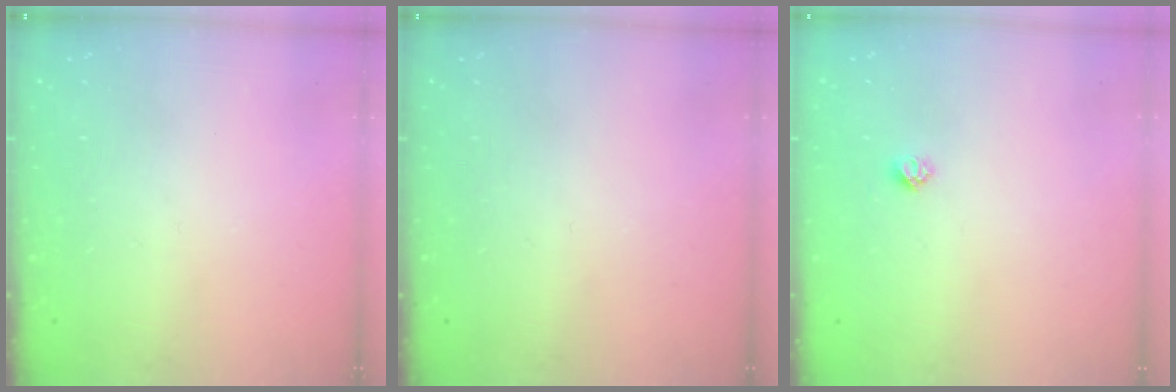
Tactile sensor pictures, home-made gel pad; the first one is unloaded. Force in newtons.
{"total": 0.0}
{"total": 4.1, "press": 4.1, "slide": 0.5}